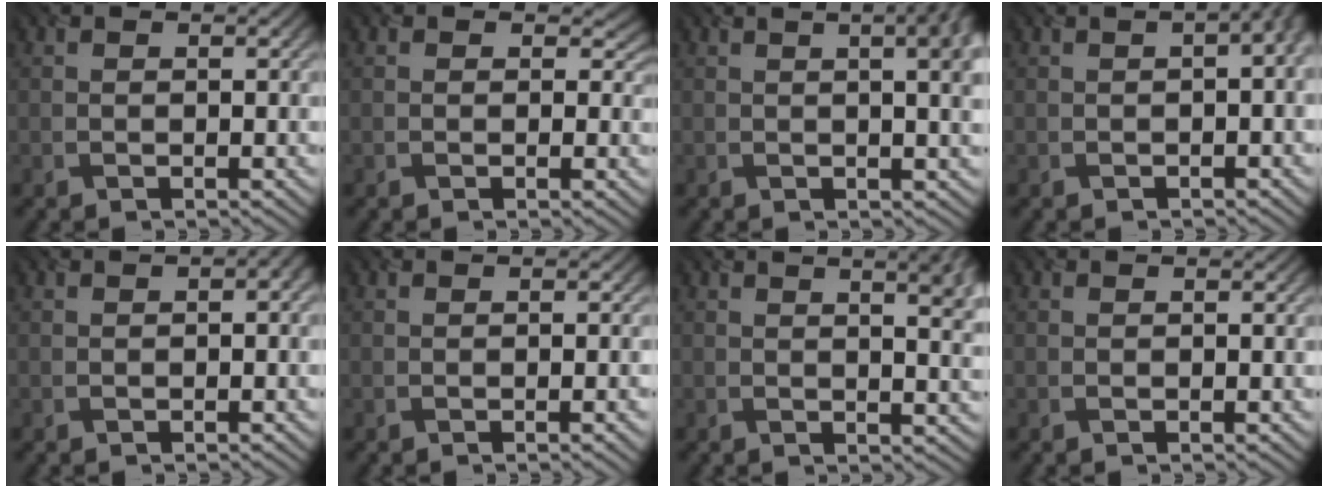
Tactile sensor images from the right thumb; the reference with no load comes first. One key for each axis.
{"total": 1.8, "fx": 0.4, "fy": 1.4, "fz": 1.0, "tx": -0.015, "ty": -0.005, "tz": 0.006}
{"total": 7.0, "fx": 2.2, "fy": 2.3, "fz": 6.2, "tx": -0.055, "ty": 0.018, "tz": 0.018}
{"total": 4.9, "fx": 0.0, "fy": 2.3, "fz": 4.3, "tx": -0.041, "ty": 0.007, "tz": 0.008}
{"total": 2.2, "fx": 0.2, "fy": 1.2, "fz": 1.9, "tx": -0.025, "ty": 0.000, "tz": 0.008}
{"total": 1.2, "fx": -0.1, "fy": -0.1, "fz": 1.1, "tx": -0.018, "ty": -0.002, "tz": -0.003}
{"total": 6.7, "fx": 3.0, "fy": 2.3, "fz": 5.6, "tx": -0.058, "ty": 0.012, "tz": 0.042}
{"total": 0.0}